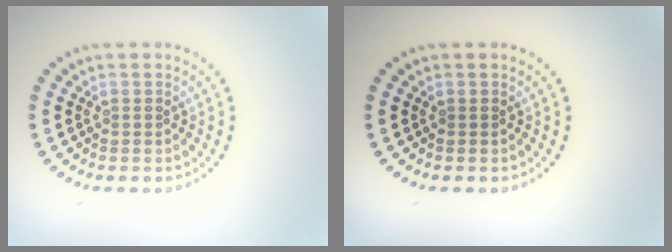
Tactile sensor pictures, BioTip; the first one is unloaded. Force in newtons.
{"total": 0.0}